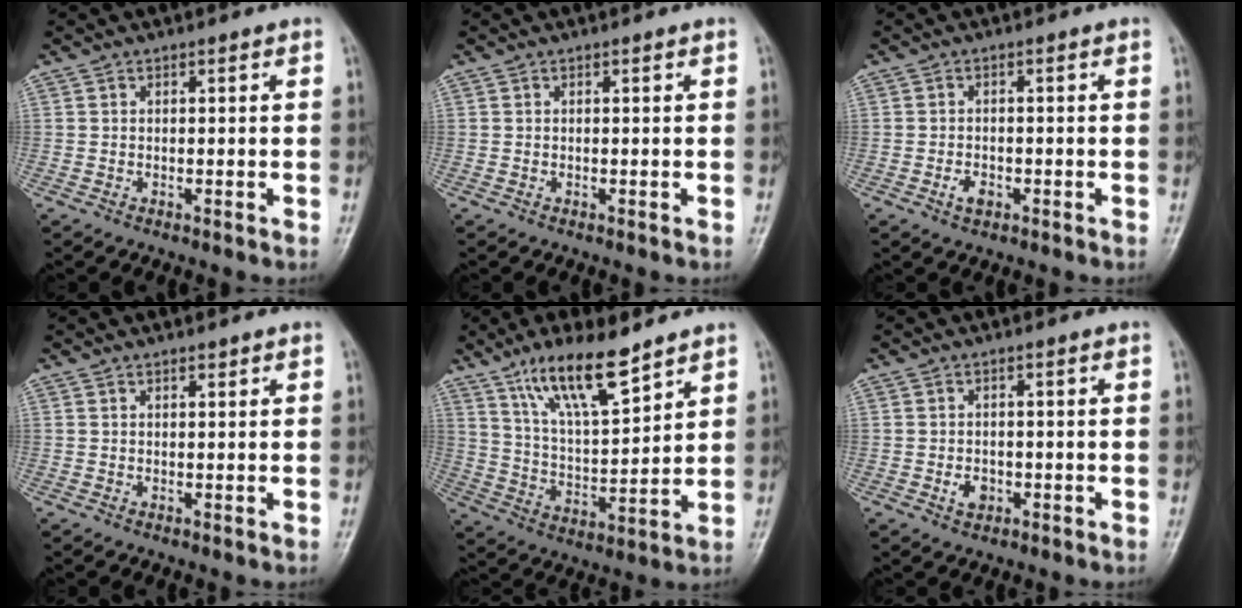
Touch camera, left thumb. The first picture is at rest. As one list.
[{"total": 0.0}, {"total": 2.5, "force": [-1.2, 1.6, 1.5], "torque": [-0.025, 0.006, -0.018]}, {"total": 0.9, "force": [0.7, 0.4, 0.5], "torque": [-0.007, -0.003, 0.010]}, {"total": 14.0, "force": [9.6, 3.9, 9.4], "torque": [-0.151, -0.056, 0.186]}, {"total": 2.6, "force": [-0.8, 2.0, 1.5], "torque": [-0.018, 0.002, -0.010]}]